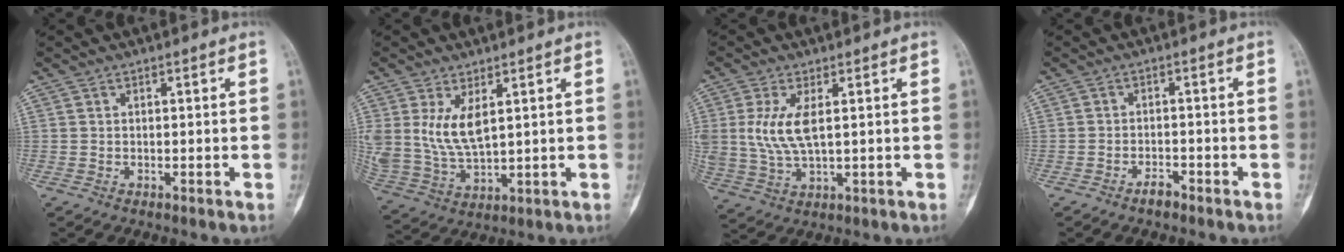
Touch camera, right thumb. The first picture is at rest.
{"total": 9.3, "force": [3.1, 4.4, 7.6], "torque": [-0.158, -0.018, 0.077]}
{"total": 8.4, "force": [1.7, 3.5, 7.4], "torque": [-0.174, -0.009, 0.042]}
{"total": 2.1, "force": [-1.7, 0.8, 0.9], "torque": [-0.012, 0.011, -0.031]}